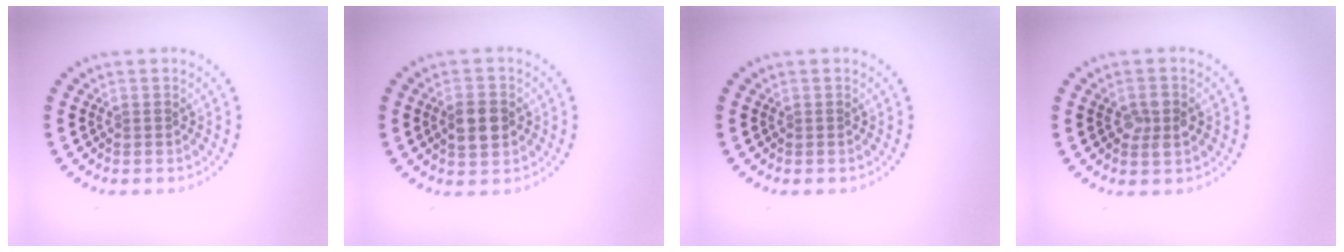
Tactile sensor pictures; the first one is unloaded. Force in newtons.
{"total": 3.4, "press": 3.4, "slide": 0.1}
{"total": 0.0}
{"total": 2.0, "press": 2.0, "slide": 0.2}